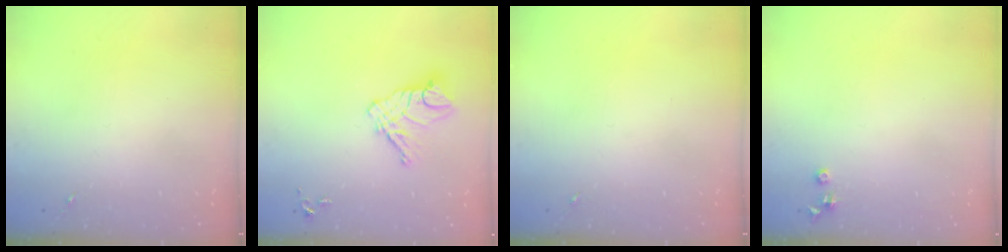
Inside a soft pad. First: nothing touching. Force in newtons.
{"total": 11.6, "press": 11.5, "slide": 1.1}
{"total": 0.0}
{"total": 3.6, "press": 3.5, "slide": 0.5}